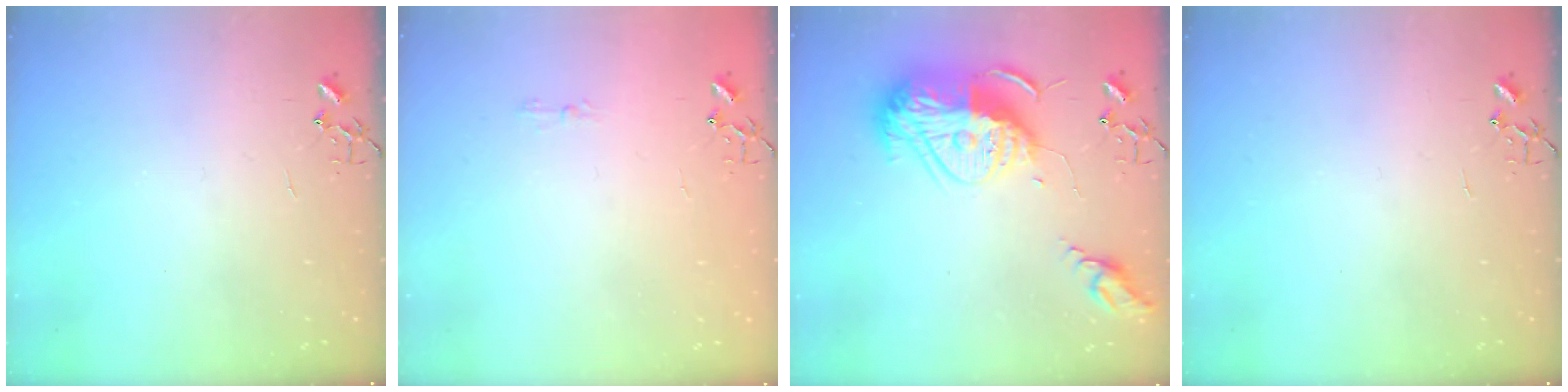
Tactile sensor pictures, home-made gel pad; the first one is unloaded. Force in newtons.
{"total": 4.0, "press": 3.9, "slide": 0.4}
{"total": 19.8, "press": 19.7, "slide": 2.1}
{"total": 0.0}